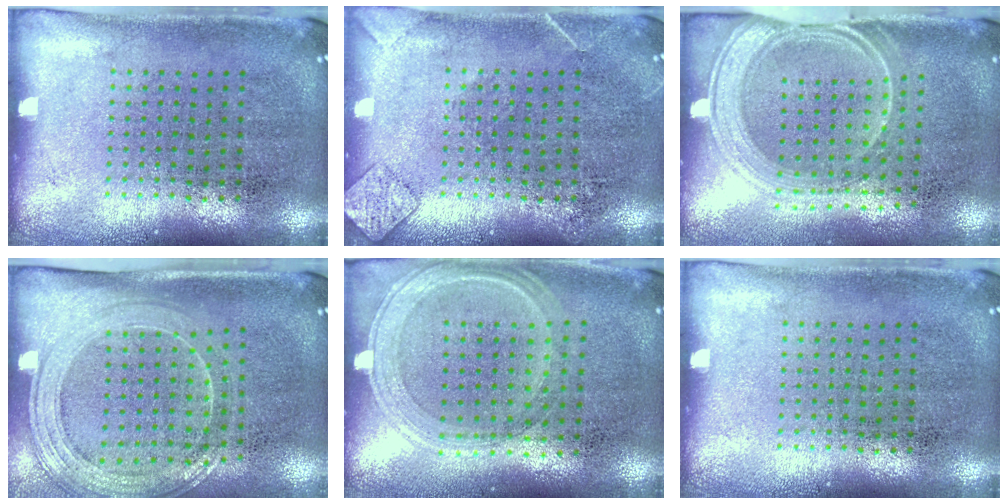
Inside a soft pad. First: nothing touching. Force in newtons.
{"total": 1.6, "press": 1.6, "slide": 0.2}
{"total": 1.7, "press": 1.4, "slide": 1.0}
{"total": 1.9, "press": 1.7, "slide": 0.8}
{"total": 0.7, "press": 0.7, "slide": 0.2}
{"total": 0.0}